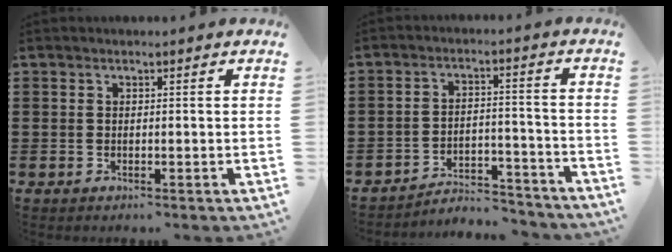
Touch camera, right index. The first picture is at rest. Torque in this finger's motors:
{"motor_torque": [1.07, 1.07, 0.42, 0.03]}